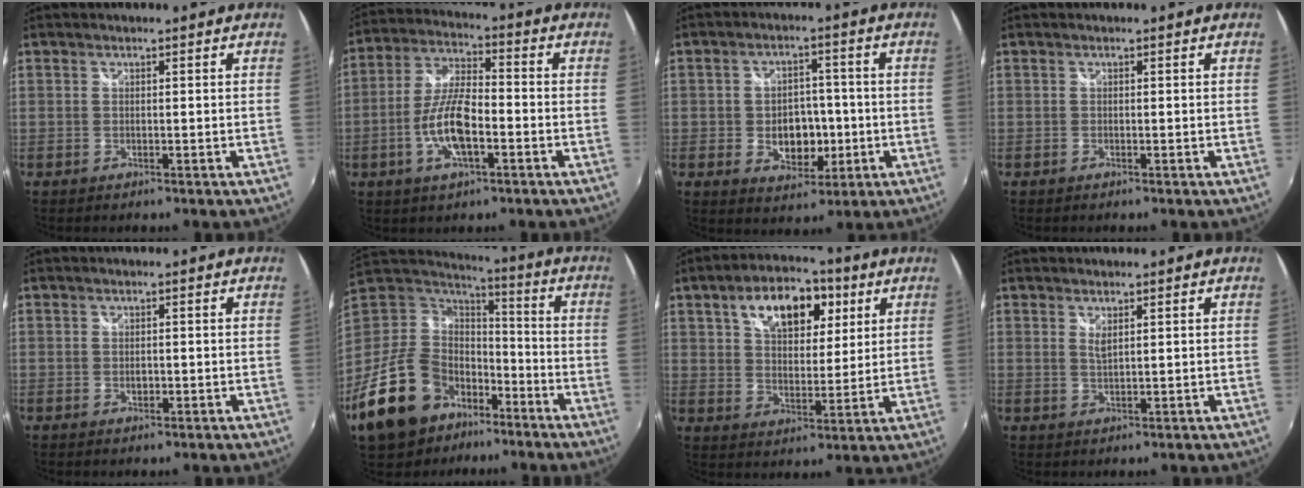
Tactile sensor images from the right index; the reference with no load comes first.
{"total": 10.7, "force": [-3.7, 3.7, 9.4], "torque": [-0.196, 0.003, -0.070]}
{"total": 8.5, "force": [-1.8, 6.1, 5.7], "torque": [-0.107, 0.003, -0.019]}
{"total": 0.0}
{"total": 1.1, "force": [-0.3, 0.8, 0.7], "torque": [-0.011, 0.002, -0.005]}
{"total": 22.5, "force": [-12.6, 14.9, 11.1], "torque": [-0.261, 0.013, -0.200]}
{"total": 14.5, "force": [6.7, 8.2, 9.9], "torque": [-0.169, 0.031, 0.108]}
{"total": 1.6, "force": [0.9, 0.4, 1.3], "torque": [-0.023, 0.002, 0.017]}